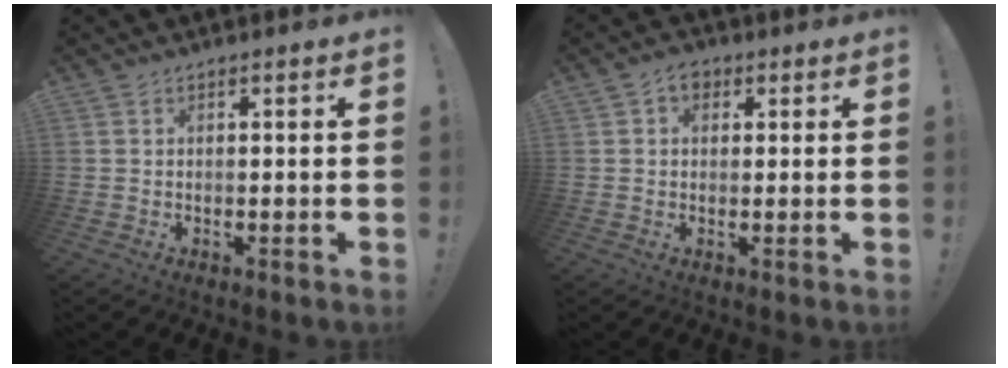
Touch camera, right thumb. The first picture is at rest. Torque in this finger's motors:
{"motor_torque": [-0.02, 0.58, -0.27, 0.23, 0.06]}